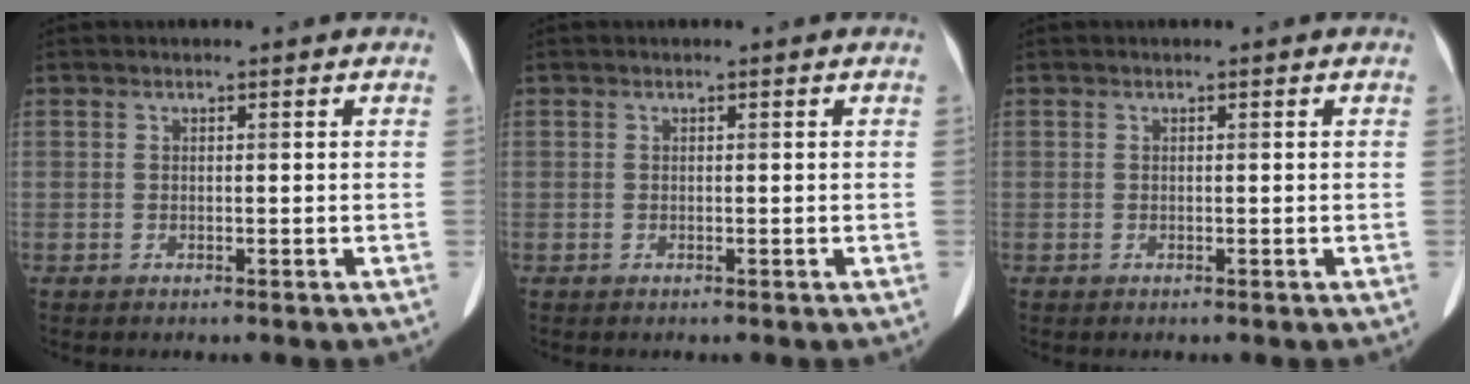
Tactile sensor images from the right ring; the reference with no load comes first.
{"total": 0.0}
{"total": 0.0}